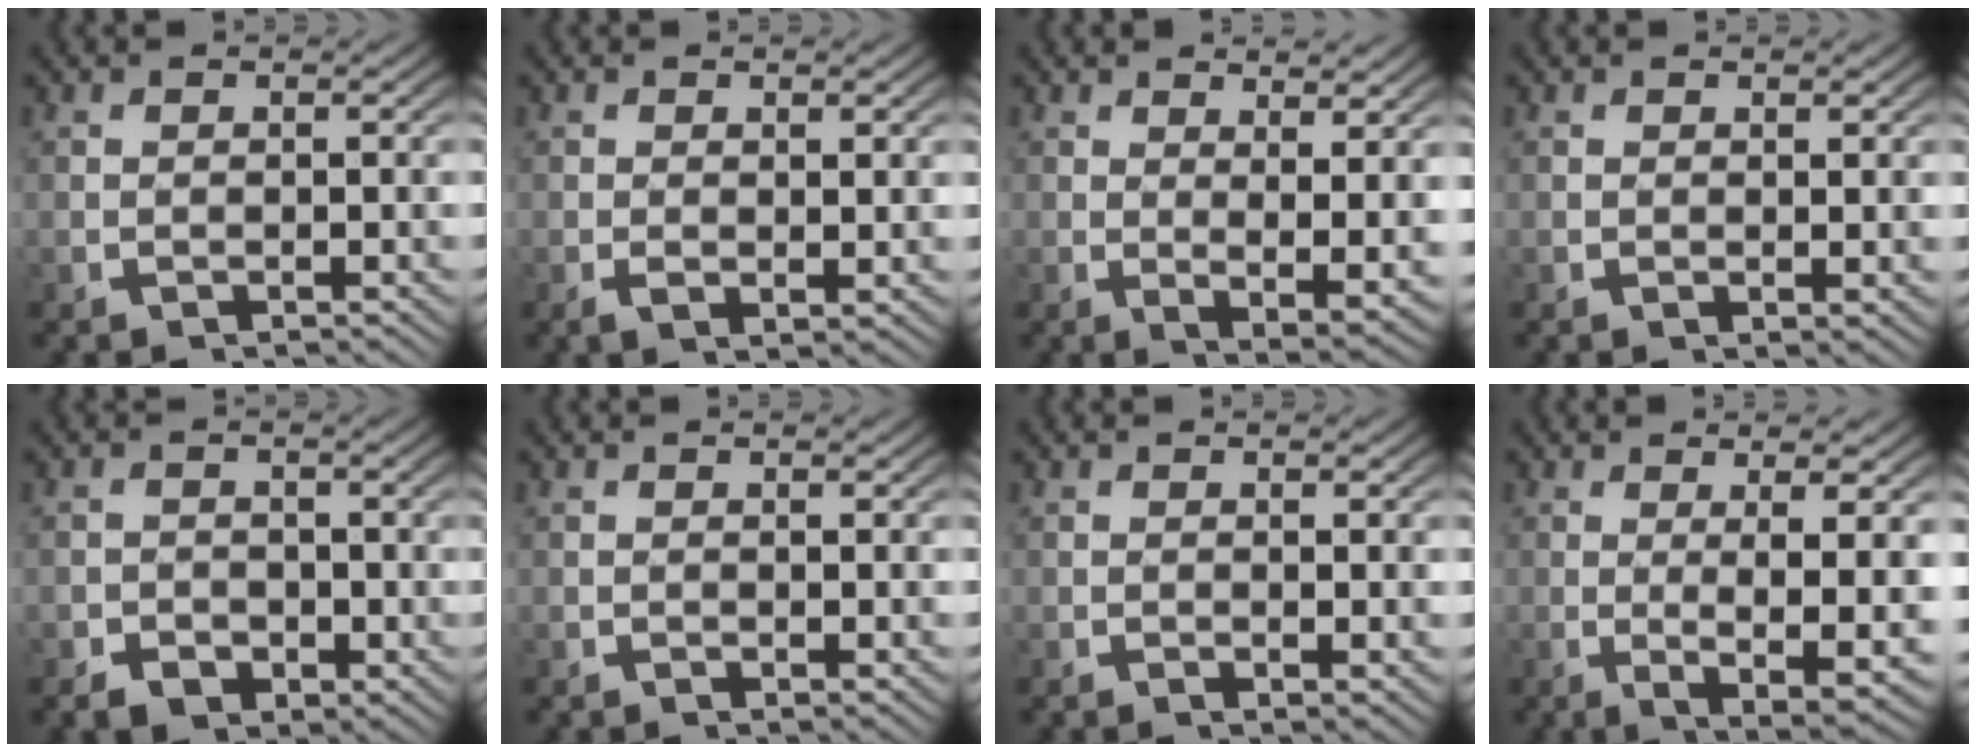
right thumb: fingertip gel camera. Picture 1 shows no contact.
{"total": 1.2, "force": [0.3, 0.4, 1.1], "torque": [-0.023, -0.006, 0.010]}
{"total": 4.5, "force": [0.7, 1.7, 4.1], "torque": [-0.076, -0.026, 0.023]}
{"total": 0.8, "force": [0.5, 0.1, 0.6], "torque": [-0.010, -0.004, 0.011]}
{"total": 3.0, "force": [-1.1, 2.3, 1.5], "torque": [-0.012, -0.010, -0.019]}
{"total": 0.6, "force": [0.4, 0.2, 0.4], "torque": [-0.004, -0.003, 0.009]}
{"total": 0.9, "force": [0.4, 0.2, 0.8], "torque": [-0.013, -0.002, 0.008]}
{"total": 6.8, "force": [-1.1, 2.1, 6.3], "torque": [-0.110, -0.025, -0.003]}